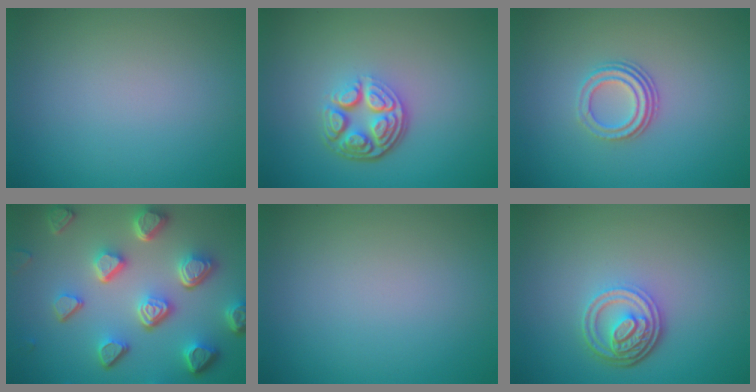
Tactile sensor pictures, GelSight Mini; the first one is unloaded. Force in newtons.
{"total": 4.9, "press": 3.5, "slide": 3.4}
{"total": 2.9, "press": 2.0, "slide": 2.0}
{"total": 7.6, "press": 5.6, "slide": 5.2}
{"total": 0.0}
{"total": 4.5, "press": 3.3, "slide": 3.0}